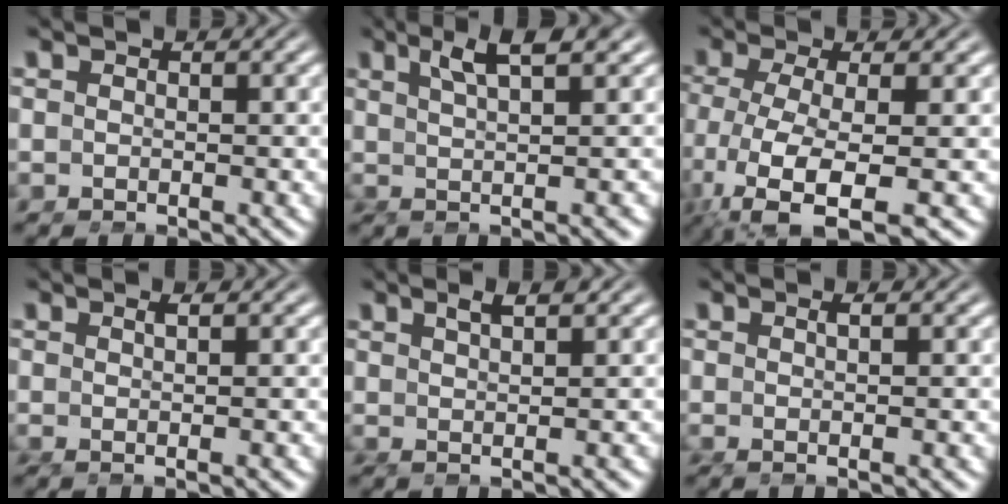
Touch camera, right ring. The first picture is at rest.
{"total": 4.5, "force": [2.1, -0.6, 3.9], "torque": [-0.044, 0.021, 0.032]}
{"total": 8.9, "force": [-5.2, 3.8, 6.1], "torque": [-0.151, -0.056, -0.059]}
{"total": 2.3, "force": [-1.3, -0.8, 1.7], "torque": [-0.019, 0.009, -0.015]}
{"total": 2.3, "force": [0.4, -0.9, 2.1], "torque": [-0.024, 0.013, 0.013]}
{"total": 2.1, "force": [-1.4, -0.4, 1.6], "torque": [-0.023, 0.007, -0.018]}